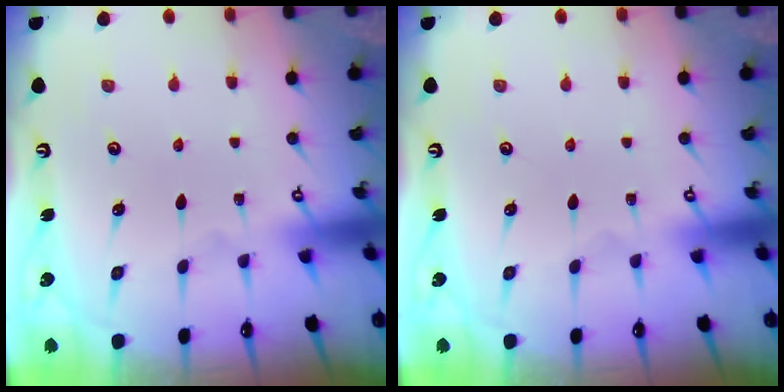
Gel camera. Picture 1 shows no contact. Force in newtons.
{"total": 0.0}